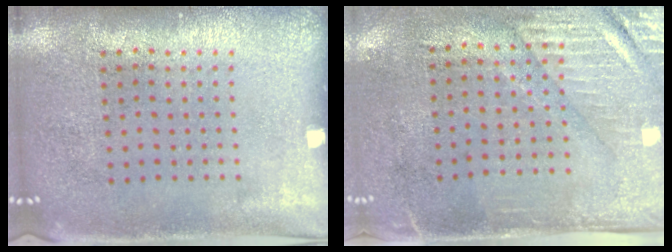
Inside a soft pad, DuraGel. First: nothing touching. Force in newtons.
{"total": 3.0, "press": 2.6, "slide": 1.6}